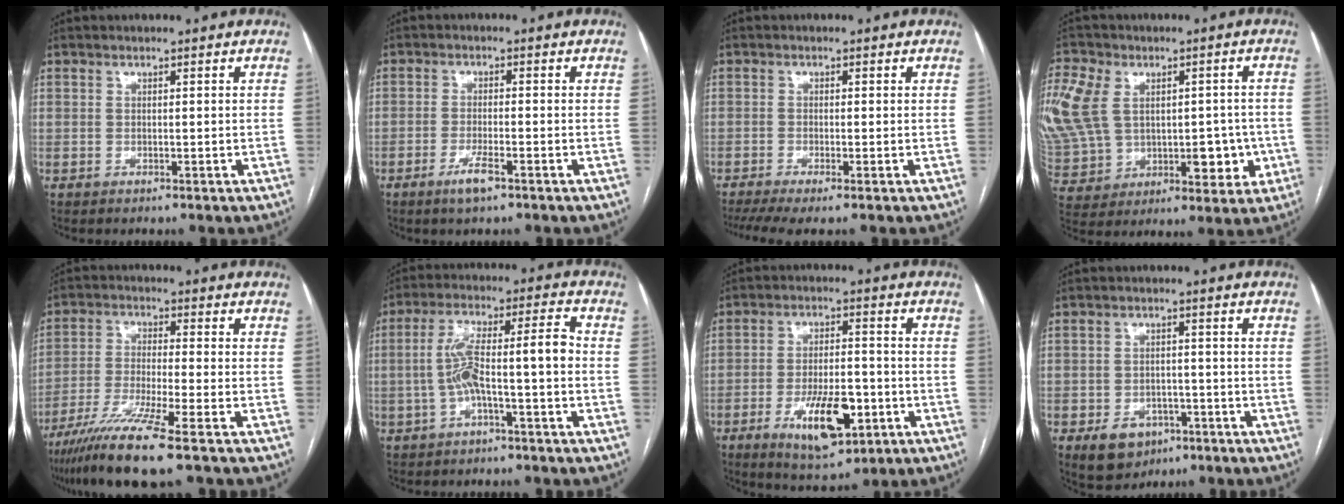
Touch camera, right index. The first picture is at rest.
{"total": 3.6, "force": [-2.2, 0.3, 2.8], "torque": [-0.059, -0.005, -0.042]}
{"total": 6.9, "force": [-5.3, -0.3, 4.5], "torque": [-0.073, -0.009, -0.087]}
{"total": 22.4, "force": [2.0, 16.2, 15.3], "torque": [-0.336, 0.050, 0.072]}
{"total": 11.7, "force": [-8.0, -1.0, 8.4], "torque": [-0.164, -0.035, -0.146]}
{"total": 9.4, "force": [-1.5, 1.3, 9.2], "torque": [-0.169, 0.041, -0.024]}
{"total": 11.6, "force": [-4.5, 4.3, 9.7], "torque": [-0.170, -0.003, -0.063]}
{"total": 6.4, "force": [-3.3, 4.8, 2.6], "torque": [-0.045, 0.004, -0.041]}